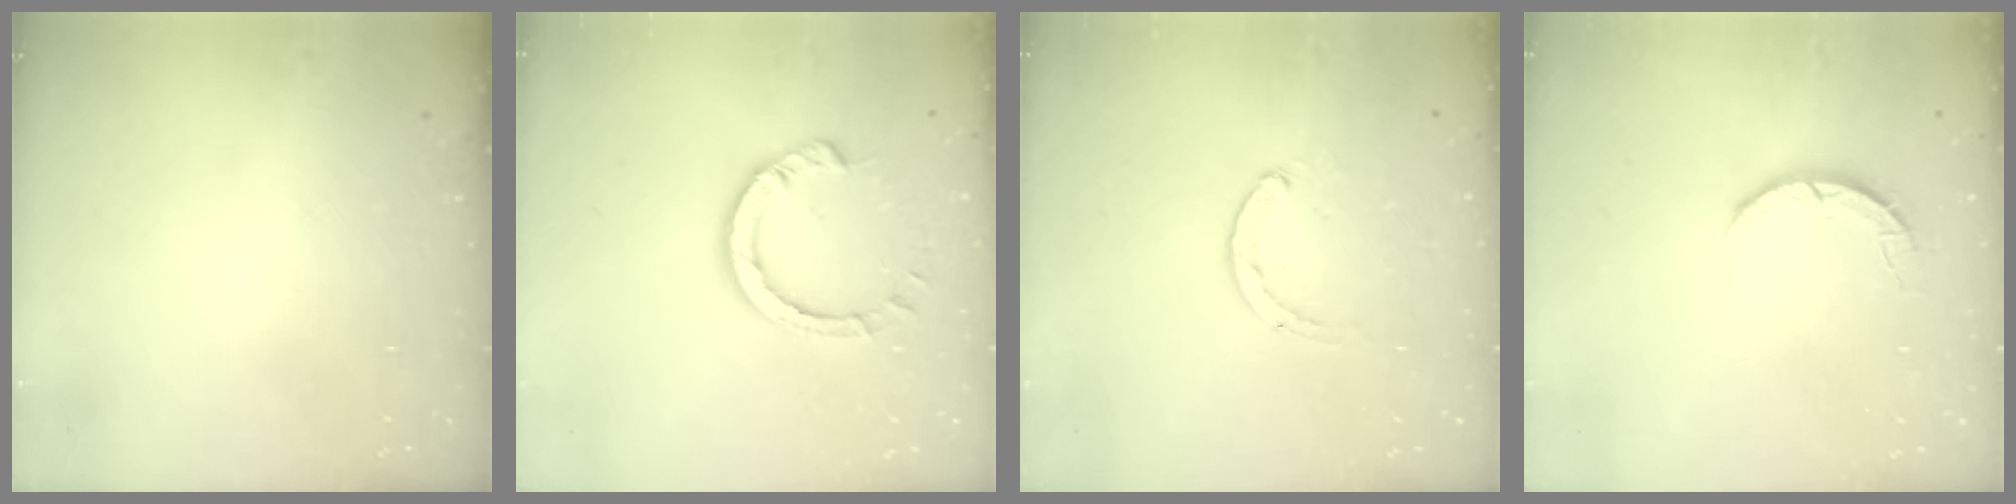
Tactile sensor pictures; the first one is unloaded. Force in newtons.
{"total": 6.3, "press": 6.3, "slide": 0.6}
{"total": 1.8, "press": 1.7, "slide": 0.5}
{"total": 2.7, "press": 2.7, "slide": 0.4}